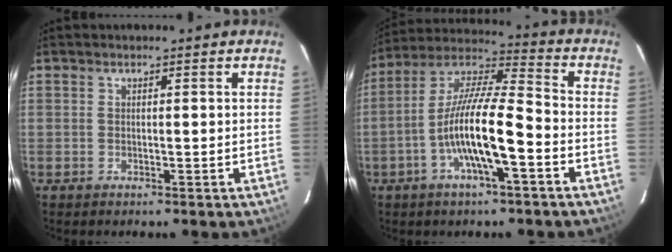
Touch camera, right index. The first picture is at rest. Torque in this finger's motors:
{"motor_torque": [1.33, -0.81, 1.05, 0.21]}